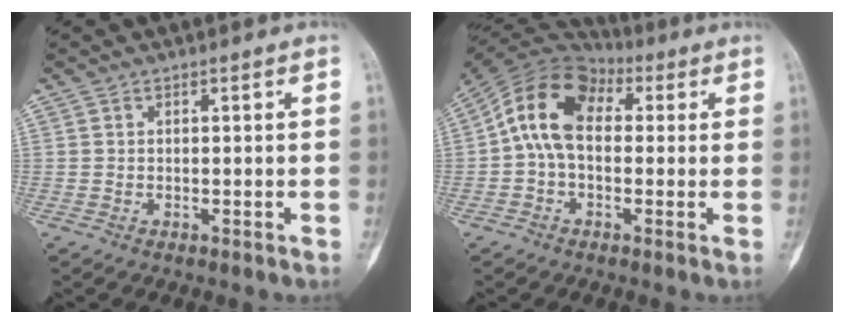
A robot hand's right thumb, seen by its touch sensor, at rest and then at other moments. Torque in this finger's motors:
{"motor_torque": [1.47, 1.72, 1.20, -0.50, 0.14]}